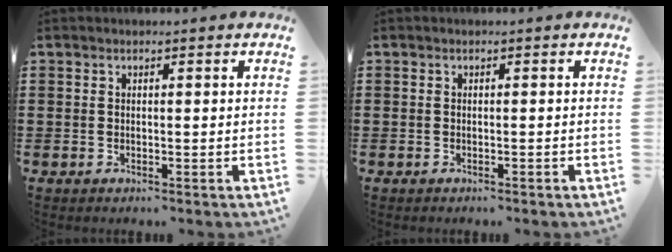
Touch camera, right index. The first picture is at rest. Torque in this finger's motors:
{"motor_torque": [-0.19, -0.15, -0.35, -0.21]}